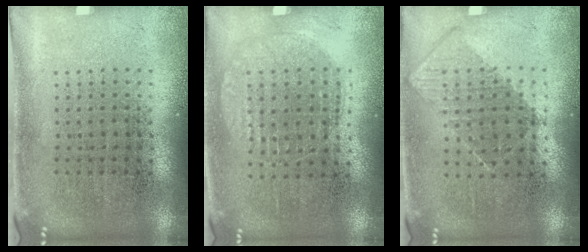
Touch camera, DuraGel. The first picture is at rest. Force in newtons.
{"total": 0.9, "press": 0.9, "slide": 0.3}
{"total": 0.8, "press": 0.6, "slide": 0.4}